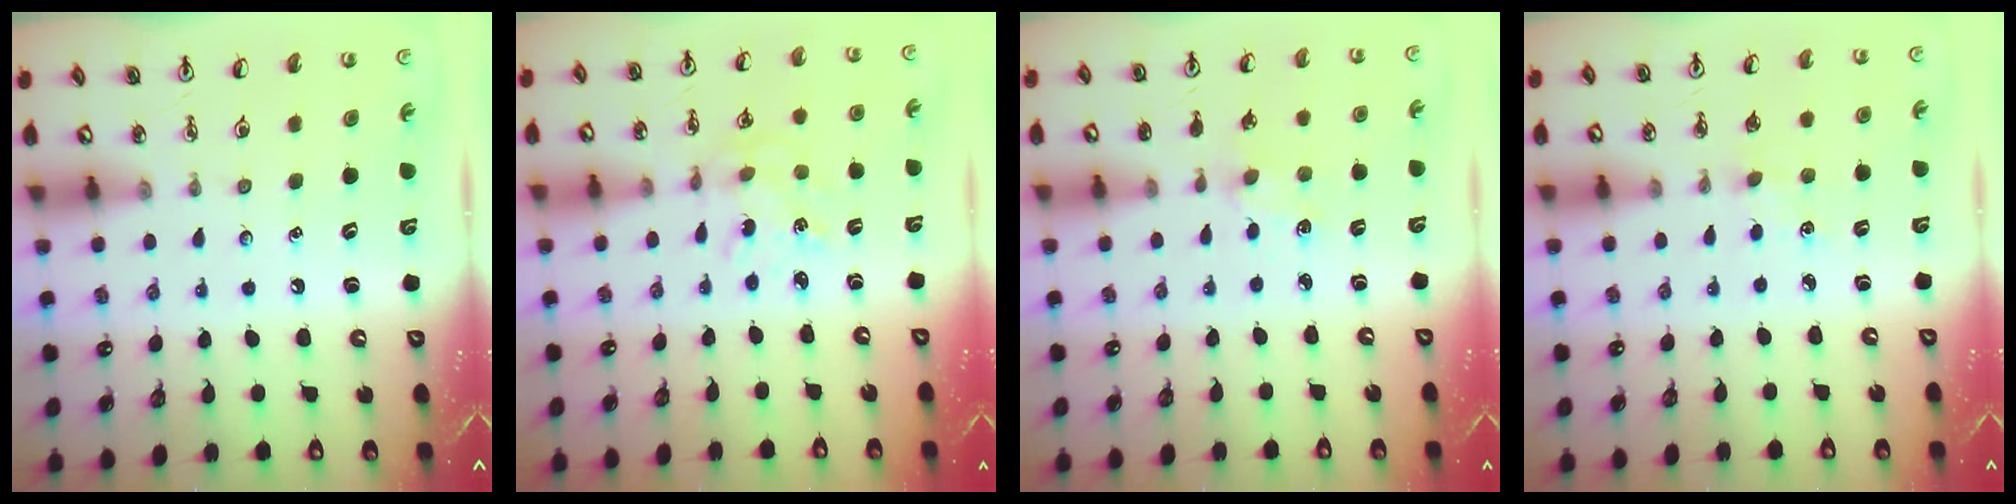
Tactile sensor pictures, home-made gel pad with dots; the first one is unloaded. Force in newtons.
{"total": 1.7, "press": 1.7, "slide": 0.1}
{"total": 1.9, "press": 1.9, "slide": 0.2}
{"total": 2.0, "press": 2.0, "slide": 0.3}